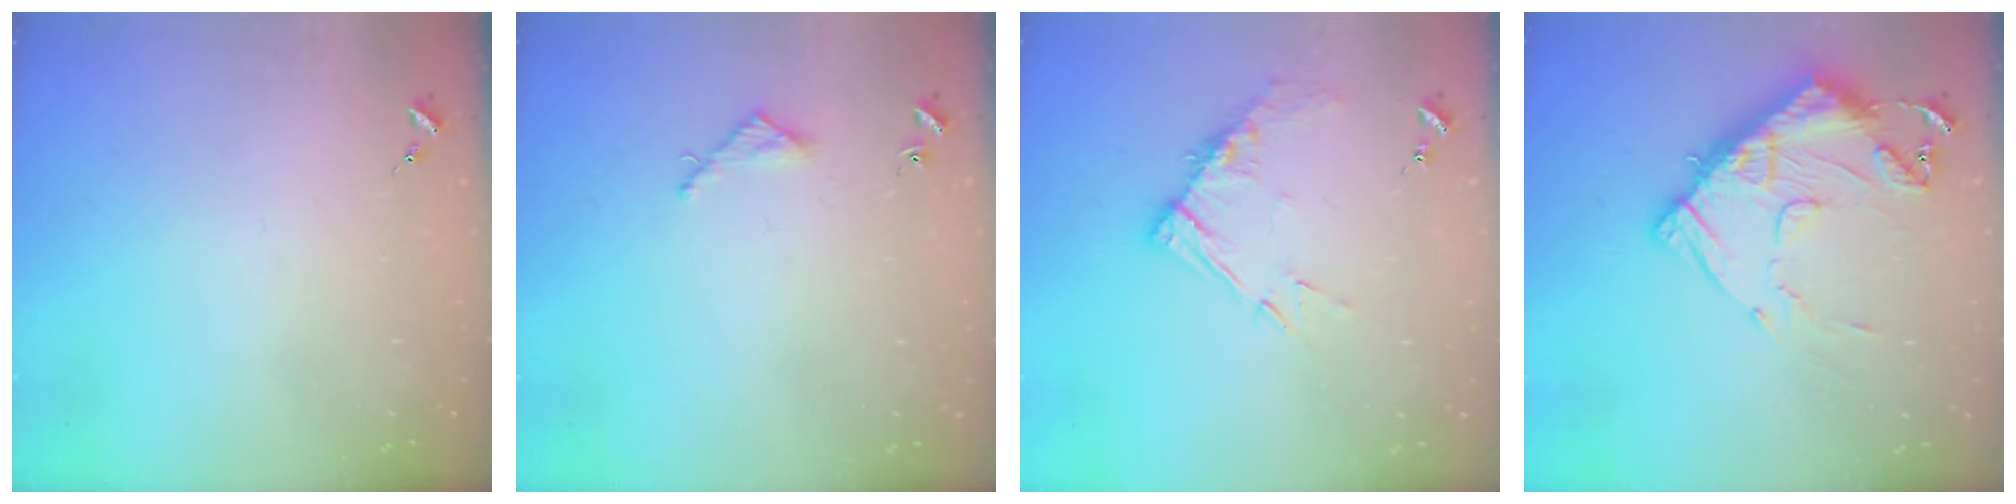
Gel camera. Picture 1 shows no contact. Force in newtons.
{"total": 3.3, "press": 3.3, "slide": 0.3}
{"total": 10.1, "press": 10.0, "slide": 1.1}
{"total": 14.8, "press": 14.7, "slide": 1.5}